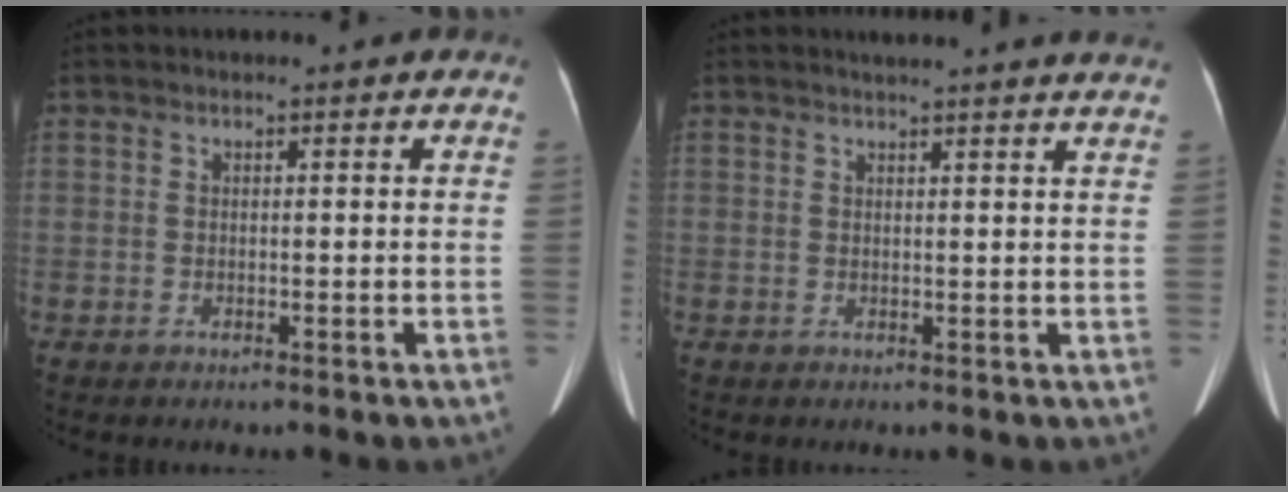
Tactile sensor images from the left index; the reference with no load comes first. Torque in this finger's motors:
{"motor_torque": [0.27, -0.09, 0.00, 0.03]}